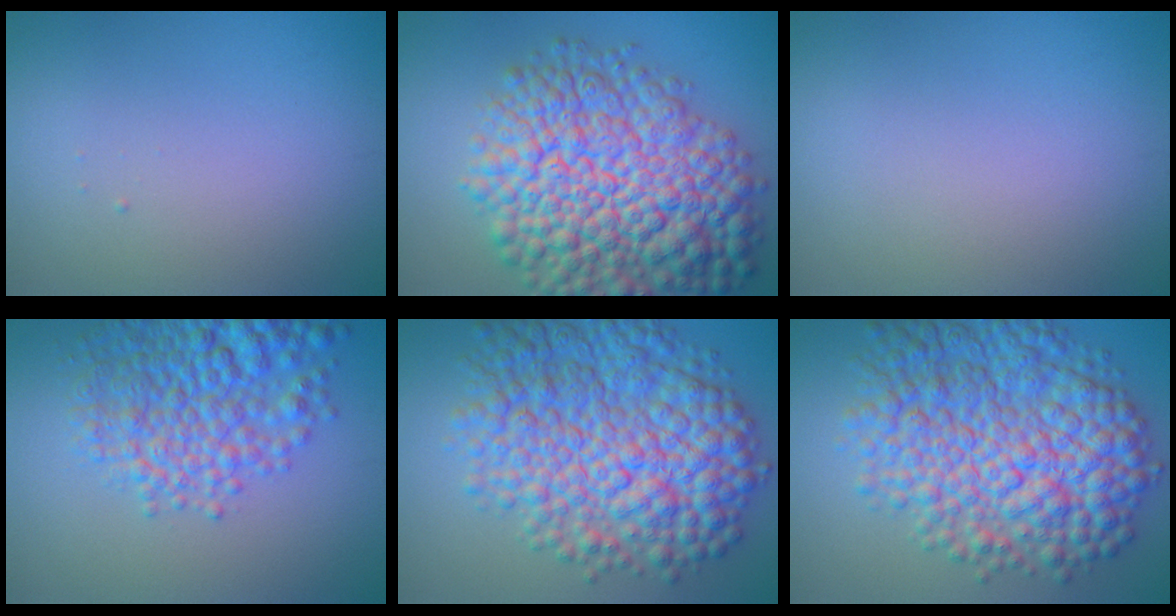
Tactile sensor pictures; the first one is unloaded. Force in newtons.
{"total": 13.5, "press": 13.5, "slide": 0.5}
{"total": 0.0}
{"total": 7.5, "press": 7.5, "slide": 0.2}
{"total": 12.0, "press": 12.0, "slide": 0.1}
{"total": 12.0, "press": 12.0, "slide": 0.1}